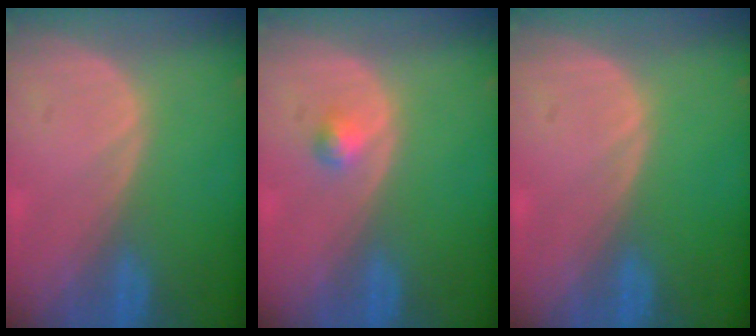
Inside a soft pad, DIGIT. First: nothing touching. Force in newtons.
{"total": 1.5, "press": 1.5, "slide": 0.3}
{"total": 0.0}